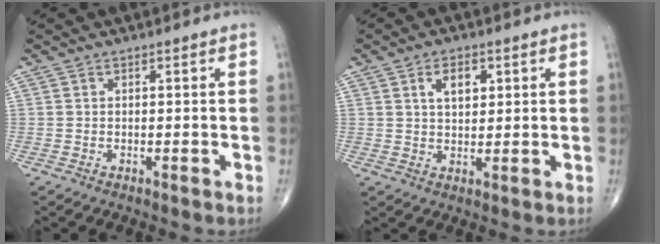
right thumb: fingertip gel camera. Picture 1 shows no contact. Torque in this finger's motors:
{"motor_torque": [-0.12, 1.19, 0.60, 0.28, 0.03]}